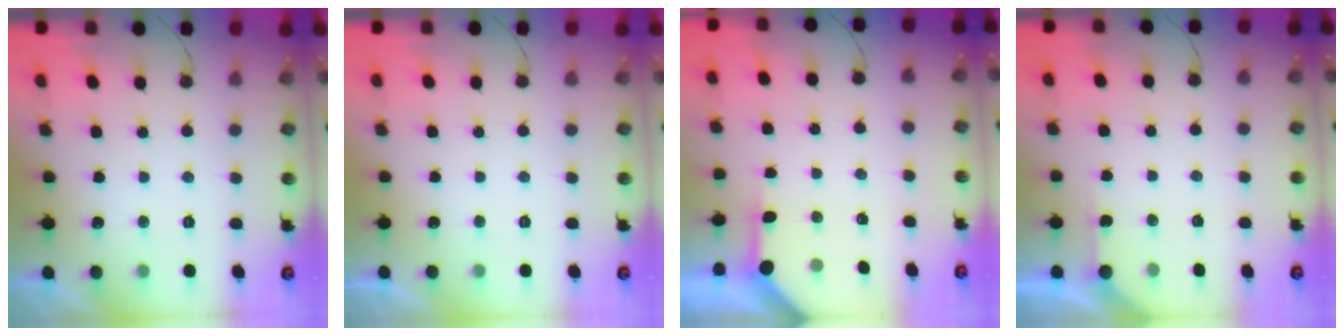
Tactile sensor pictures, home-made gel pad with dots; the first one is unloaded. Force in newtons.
{"total": 0.0}
{"total": 3.3, "press": 3.3, "slide": 0.3}
{"total": 2.9, "press": 2.9, "slide": 0.3}